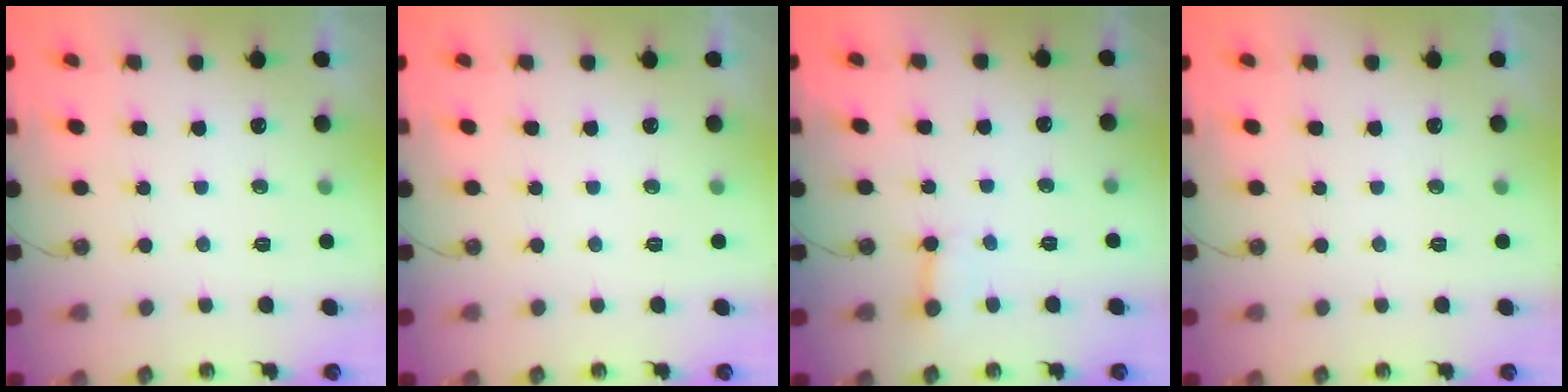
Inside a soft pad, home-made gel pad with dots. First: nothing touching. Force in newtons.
{"total": 0.0}
{"total": 2.8, "press": 2.7, "slide": 0.4}
{"total": 0.0}